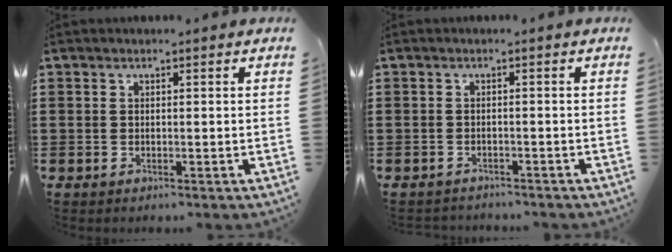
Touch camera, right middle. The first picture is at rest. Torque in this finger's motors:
{"motor_torque": [-0.06, 0.29, -0.08, -0.03]}